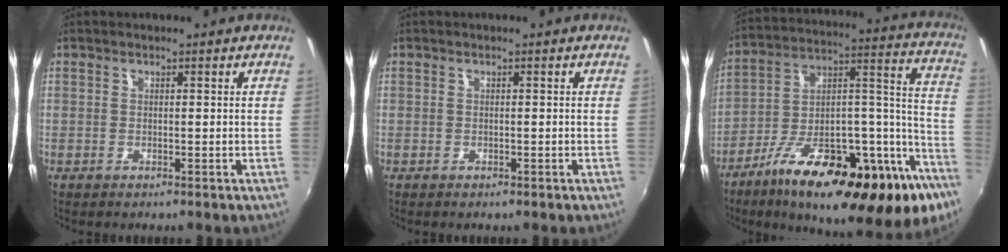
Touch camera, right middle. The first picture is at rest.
{"total": 0.0}
{"total": 31.5, "force": [-18.4, 10.0, 23.5], "torque": [-0.322, -0.001, -0.282]}